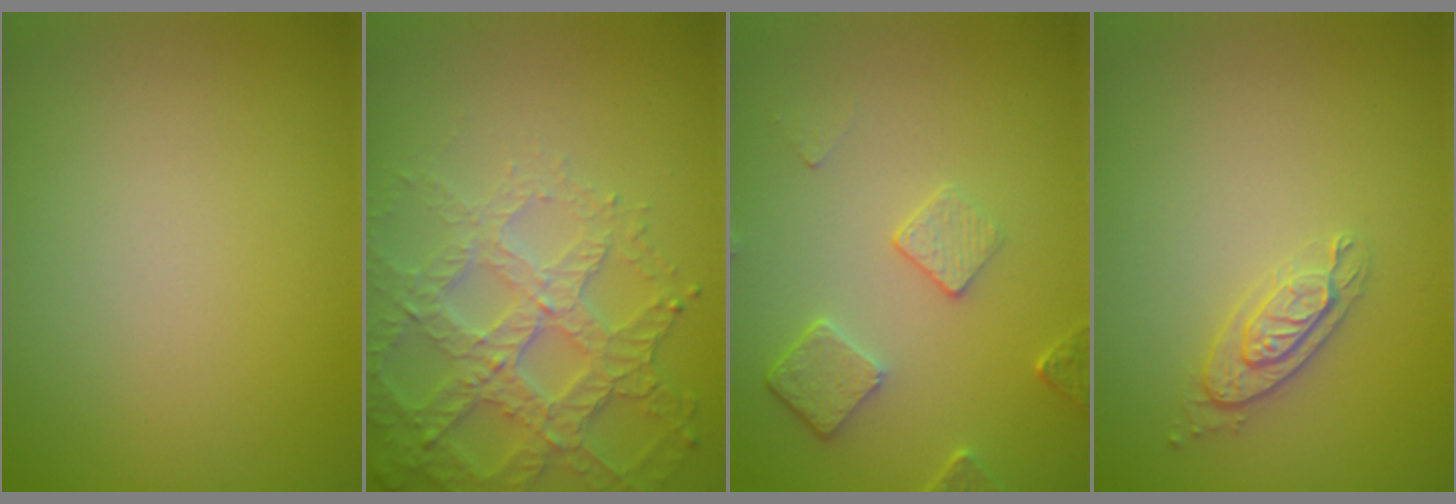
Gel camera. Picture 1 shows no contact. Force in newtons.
{"total": 5.9, "press": 4.7, "slide": 3.6}
{"total": 2.7, "press": 2.0, "slide": 1.7}
{"total": 2.1, "press": 2.0, "slide": 0.6}